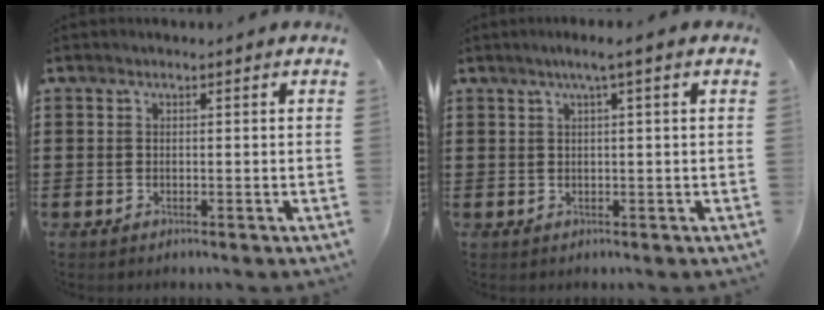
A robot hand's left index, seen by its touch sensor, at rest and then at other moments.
{"total": 2.2, "force": [0.9, -0.2, 2.0], "torque": [-0.038, -0.001, 0.014]}